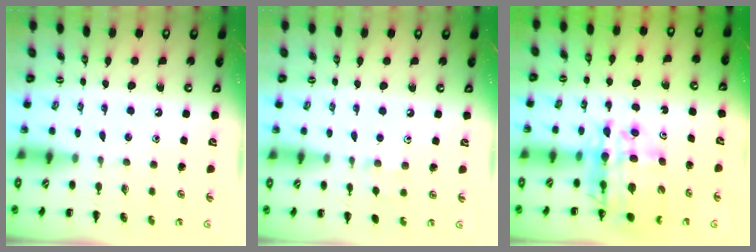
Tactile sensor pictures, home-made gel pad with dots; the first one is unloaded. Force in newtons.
{"total": 4.4, "press": 4.1, "slide": 1.5}
{"total": 14.9, "press": 14.4, "slide": 4.1}